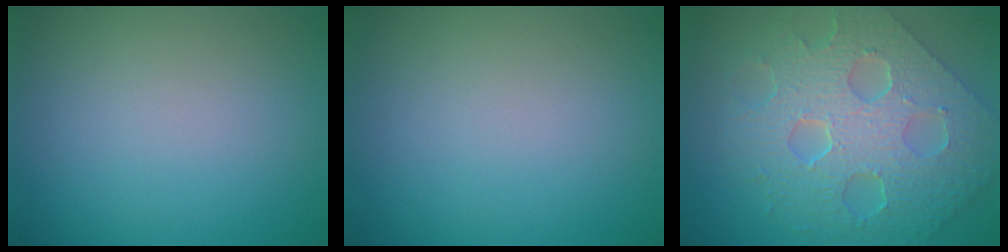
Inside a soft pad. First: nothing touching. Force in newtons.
{"total": 0.0}
{"total": 8.7, "press": 6.4, "slide": 5.9}